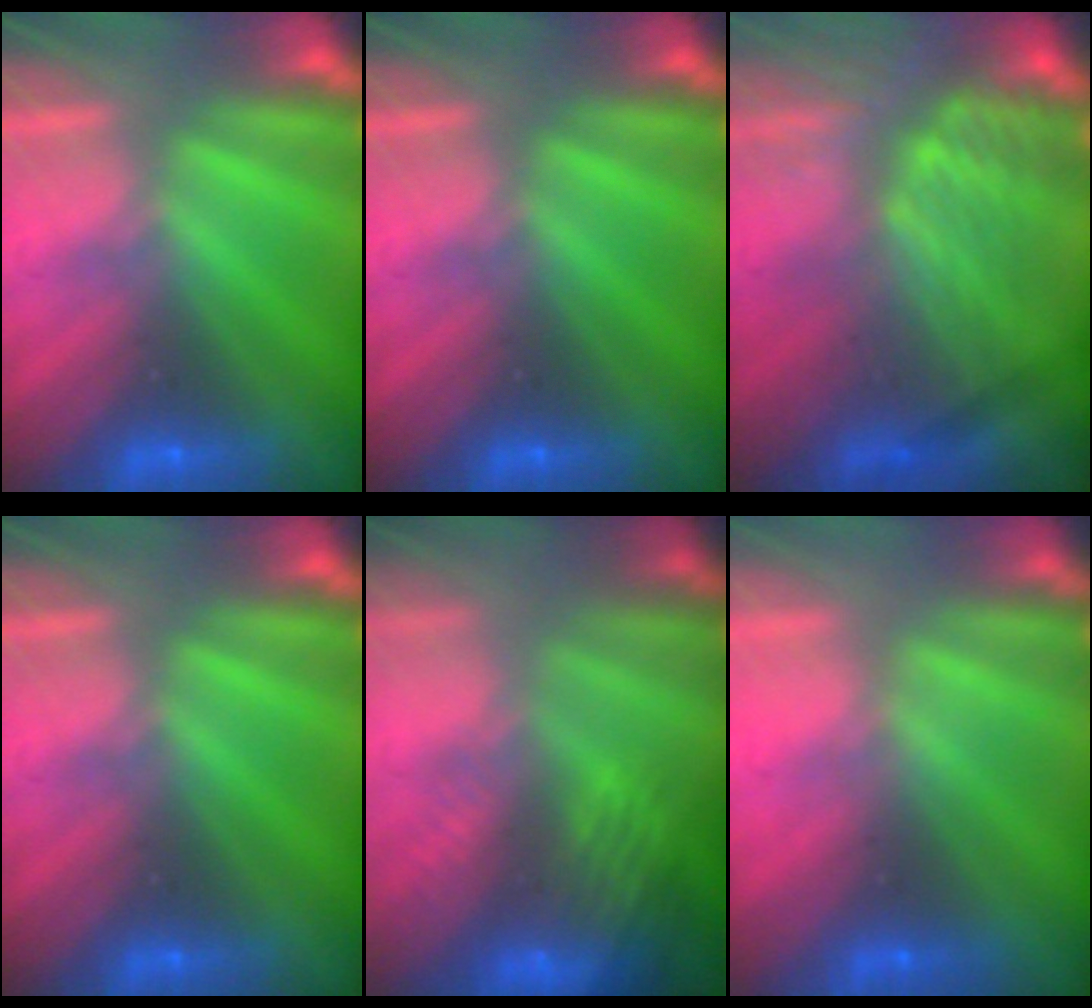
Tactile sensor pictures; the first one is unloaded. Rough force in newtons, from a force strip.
{"total": 0.0}
{"total": 3.7}
{"total": 0.0}
{"total": 8.6}
{"total": 3.4}